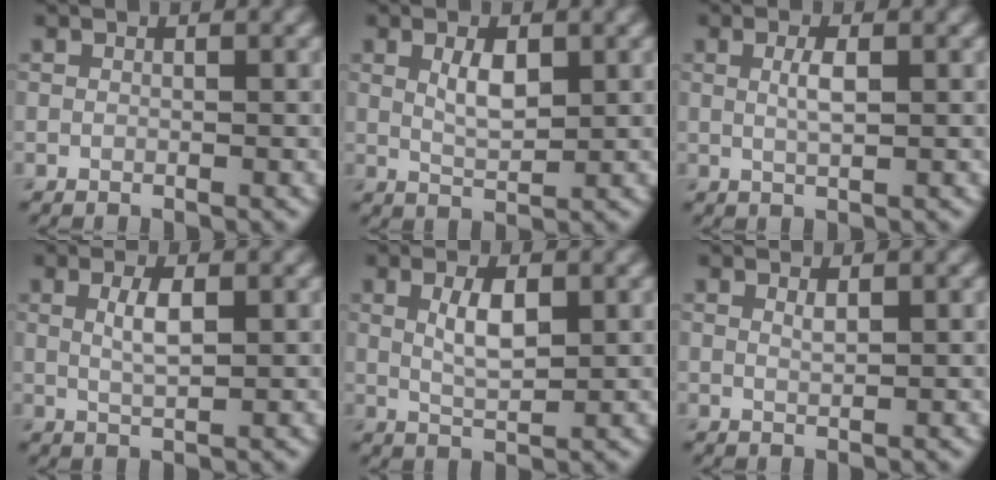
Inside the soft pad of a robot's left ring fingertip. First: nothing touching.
{"total": 2.7, "force": [0.8, 1.1, 2.3], "torque": [-0.045, 0.000, 0.018]}
{"total": 1.8, "force": [0.3, 0.5, 1.7], "torque": [-0.034, 0.003, 0.007]}
{"total": 2.3, "force": [0.5, 0.6, 2.2], "torque": [-0.043, 0.002, 0.011]}
{"total": 3.1, "force": [0.7, 1.2, 2.8], "torque": [-0.058, 0.001, 0.016]}
{"total": 0.8, "force": [0.5, 0.2, 0.6], "torque": [-0.011, -0.001, 0.010]}